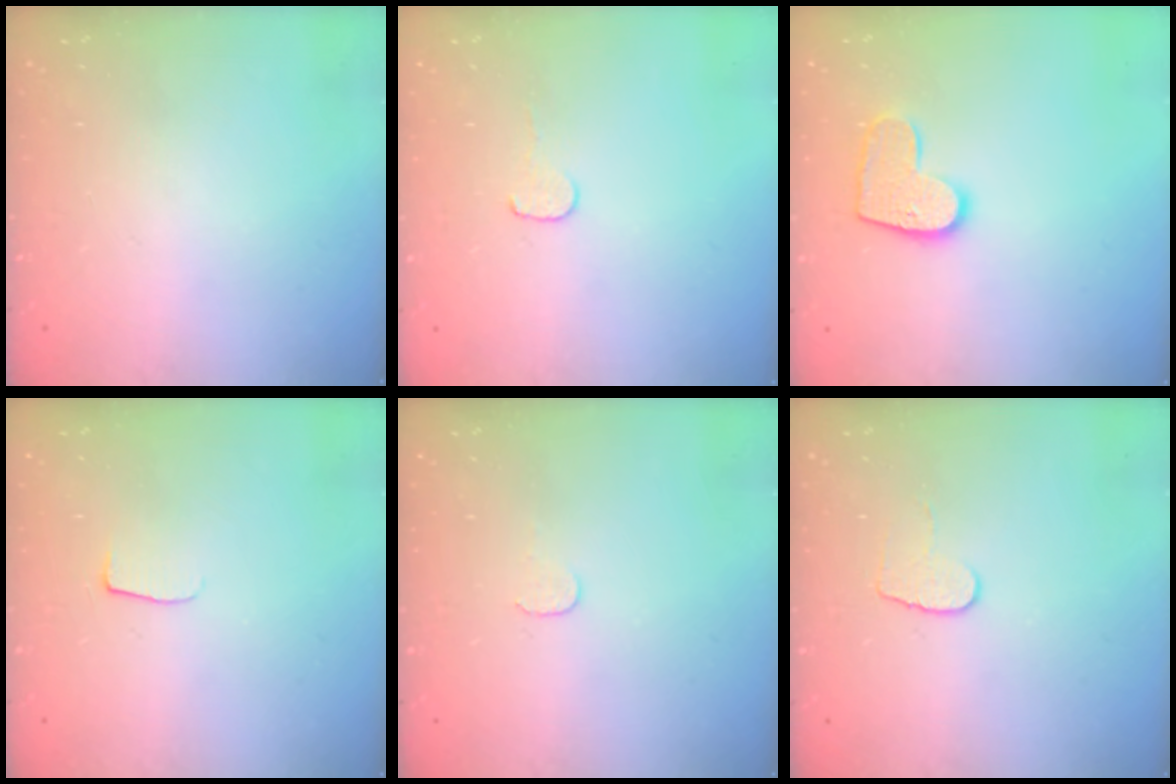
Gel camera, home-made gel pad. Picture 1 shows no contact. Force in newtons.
{"total": 4.1, "press": 4.1, "slide": 0.4}
{"total": 10.3, "press": 10.3, "slide": 0.4}
{"total": 5.1, "press": 5.0, "slide": 0.6}
{"total": 3.9, "press": 3.9, "slide": 0.3}
{"total": 6.6, "press": 6.6, "slide": 0.6}